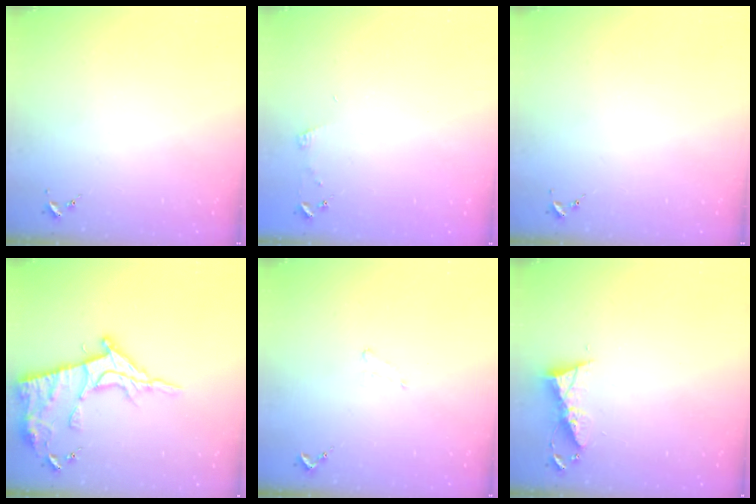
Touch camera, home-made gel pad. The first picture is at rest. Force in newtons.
{"total": 3.9, "press": 3.9, "slide": 0.4}
{"total": 0.0}
{"total": 16.7, "press": 16.7, "slide": 1.6}
{"total": 3.8, "press": 3.8, "slide": 0.5}
{"total": 7.4, "press": 7.4, "slide": 0.4}